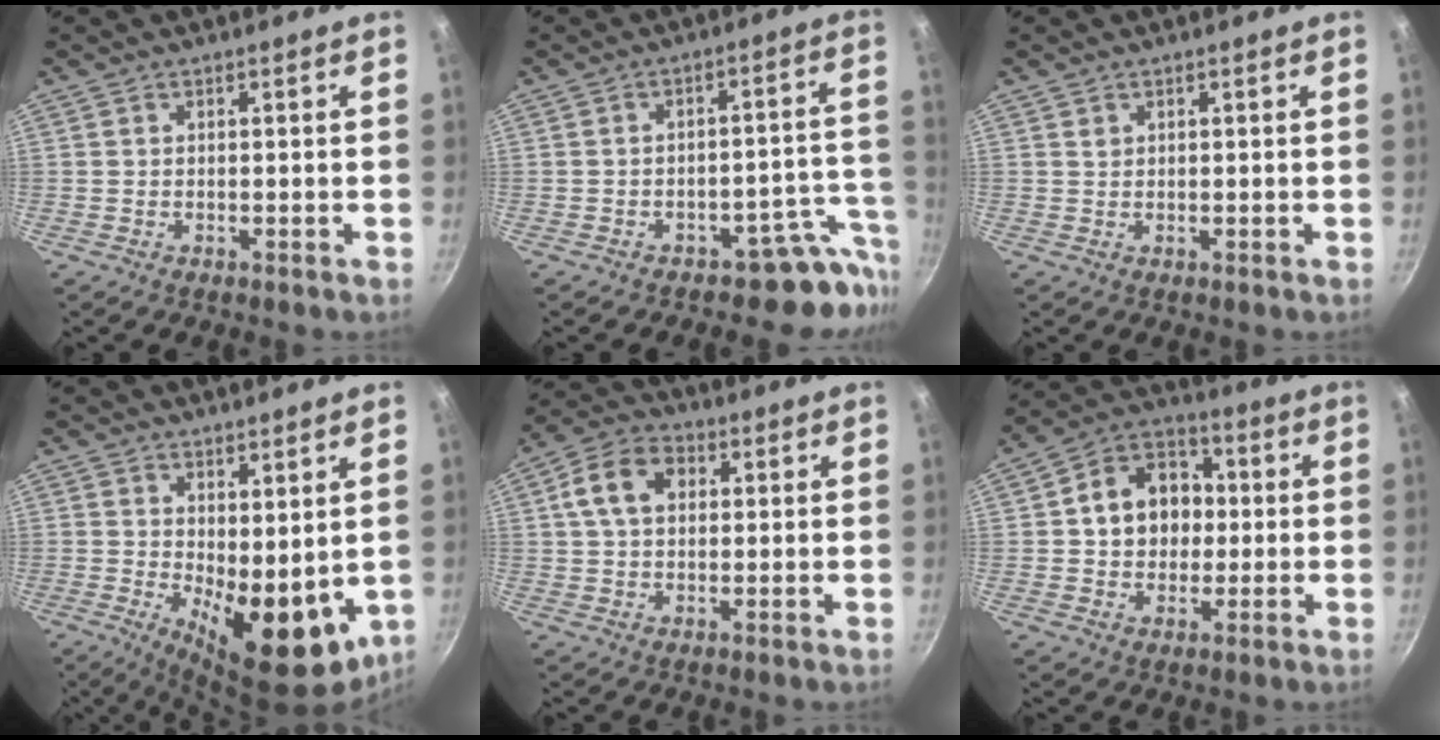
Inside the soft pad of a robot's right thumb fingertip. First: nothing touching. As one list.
[{"total": 8.1, "force": [-5.8, 4.5, 3.5], "torque": [0.026, 0.068, -0.075]}, {"total": 0.8, "force": [0.4, 0.6, 0.2], "torque": [-0.002, 0.001, 0.008]}, {"total": 13.0, "force": [0.4, 6.0, 11.6], "torque": [-0.130, -0.026, 0.024]}, {"total": 9.5, "force": [2.3, 6.9, 6.2], "torque": [-0.090, 0.015, 0.027]}, {"total": 13.0, "force": [0.9, 10.6, 7.6], "torque": [-0.085, 0.024, 0.003]}]